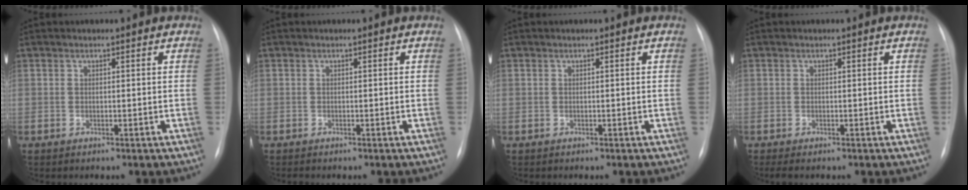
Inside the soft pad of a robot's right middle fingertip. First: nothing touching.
{"total": 0.0}
{"total": 0.0}
{"total": 1.7, "force": [-1.3, 0.3, 1.1], "torque": [-0.011, -0.005, -0.015]}